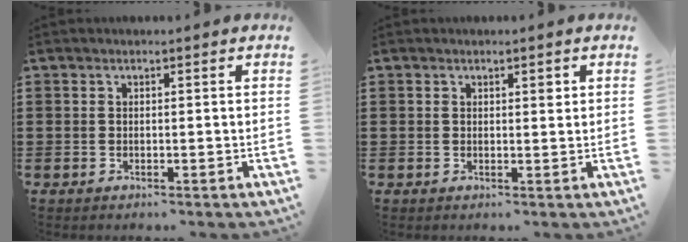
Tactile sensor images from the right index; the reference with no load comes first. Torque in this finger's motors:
{"motor_torque": [-0.40, 0.17, 0.13, 0.00]}